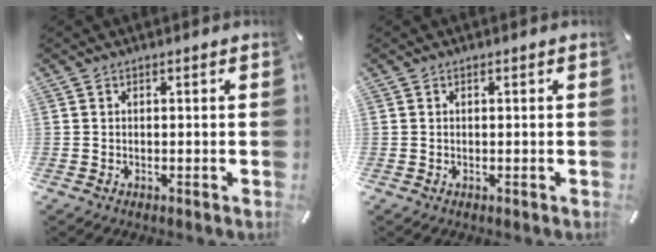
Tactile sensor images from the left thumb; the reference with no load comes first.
{"total": 0.0}